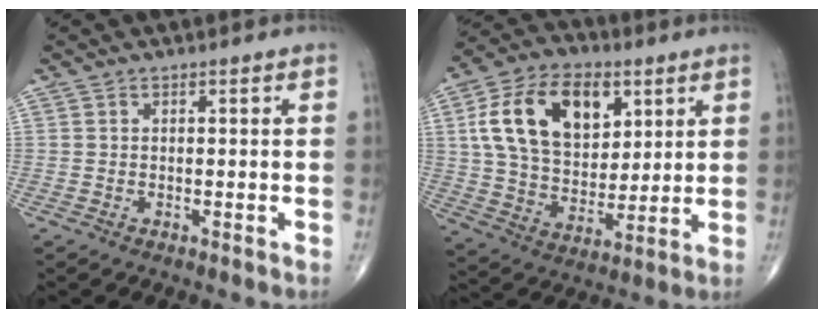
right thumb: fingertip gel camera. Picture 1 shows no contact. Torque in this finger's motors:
{"motor_torque": [0.54, 2.73, 1.44, 0.42, 0.47]}